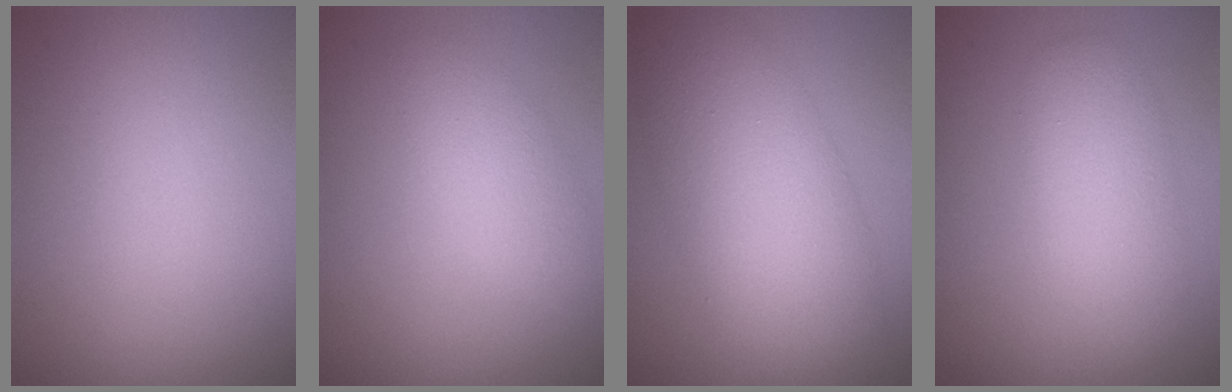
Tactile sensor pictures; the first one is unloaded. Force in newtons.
{"total": 2.5, "press": 2.5, "slide": 0.1}
{"total": 8.5, "press": 8.5, "slide": 0.1}
{"total": 3.9, "press": 3.9, "slide": 0.1}